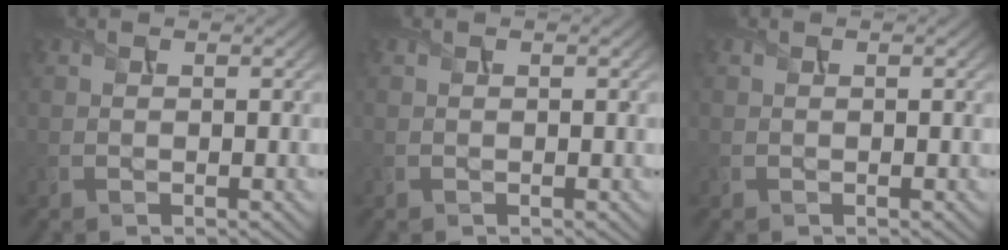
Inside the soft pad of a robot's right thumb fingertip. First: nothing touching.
{"total": 0.0}
{"total": 0.0}